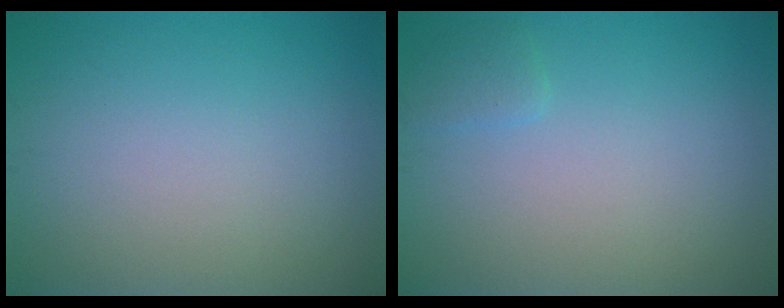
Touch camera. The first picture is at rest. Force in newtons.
{"total": 1.0, "press": 1.0, "slide": 0.1}